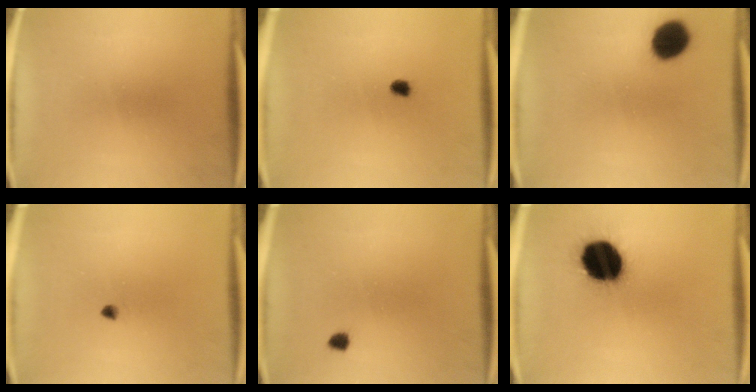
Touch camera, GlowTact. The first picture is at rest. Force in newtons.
{"total": 1.7}
{"total": 9.0}
{"total": 1.1}
{"total": 1.2}
{"total": 19.4}